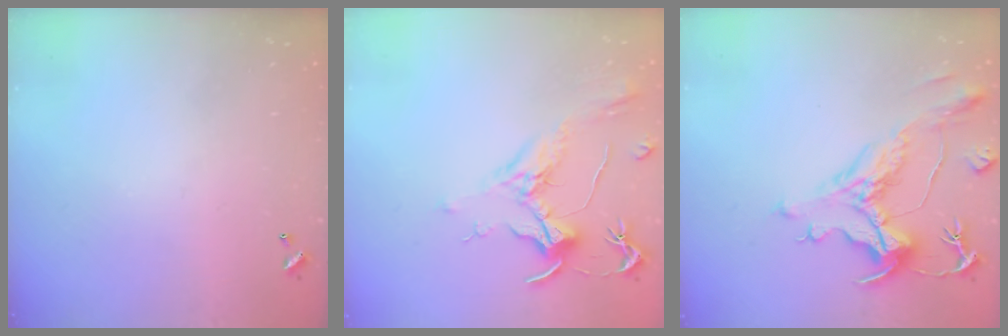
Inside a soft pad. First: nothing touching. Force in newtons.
{"total": 2.1, "press": 2.0, "slide": 0.8}
{"total": 1.9, "press": 0.9, "slide": 1.7}